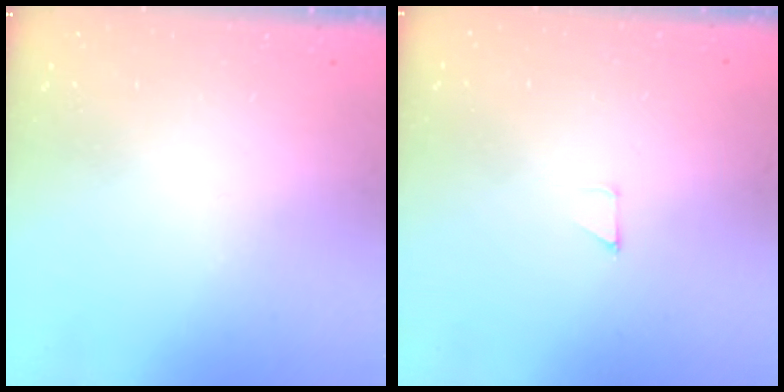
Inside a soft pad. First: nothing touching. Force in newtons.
{"total": 2.6, "press": 2.6, "slide": 0.2}